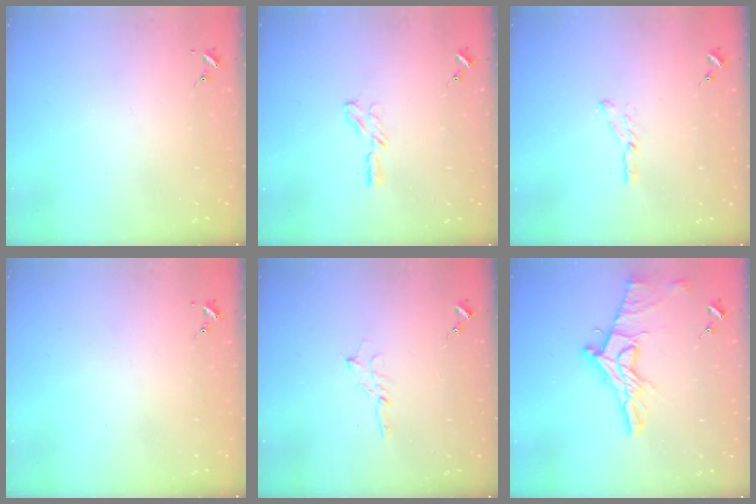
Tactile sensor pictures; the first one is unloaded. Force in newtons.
{"total": 4.4, "press": 4.3, "slide": 0.4}
{"total": 3.6, "press": 3.6, "slide": 0.3}
{"total": 0.0}
{"total": 2.7, "press": 2.7, "slide": 0.2}
{"total": 14.8, "press": 14.8, "slide": 1.1}